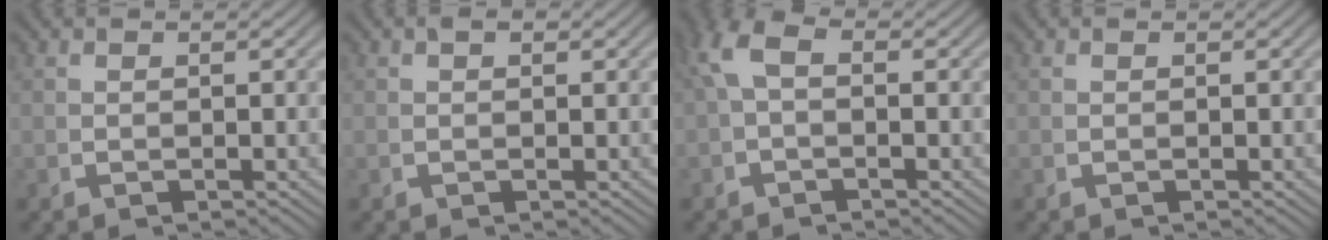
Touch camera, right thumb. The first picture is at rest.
{"total": 0.9, "force": [0.5, 0.6, 0.5], "torque": [-0.008, 0.001, 0.006]}
{"total": 2.4, "force": [0.1, 1.4, 2.0], "torque": [-0.044, 0.002, 0.003]}
{"total": 0.0}